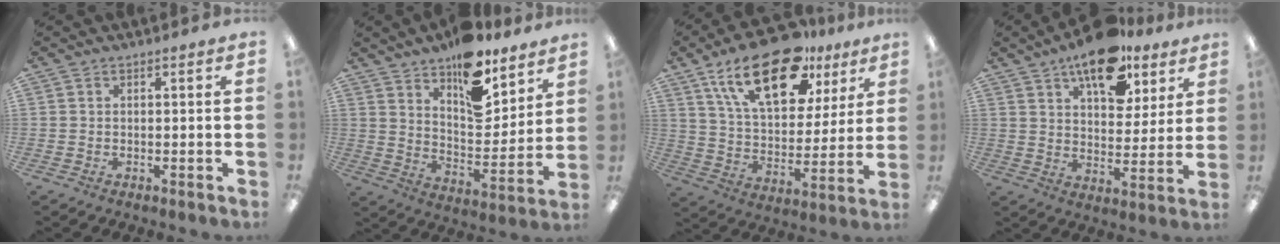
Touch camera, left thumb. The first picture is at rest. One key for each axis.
{"total": 15.1, "fx": 11.2, "fy": 6.6, "fz": 7.6, "tx": -0.104, "ty": -0.081, "tz": 0.196}
{"total": 22.2, "fx": 13.7, "fy": 10.7, "fz": 13.9, "tx": -0.227, "ty": -0.057, "tz": 0.234}
{"total": 15.9, "fx": 11.0, "fy": 7.7, "fz": 8.6, "tx": -0.120, "ty": -0.057, "tz": 0.188}